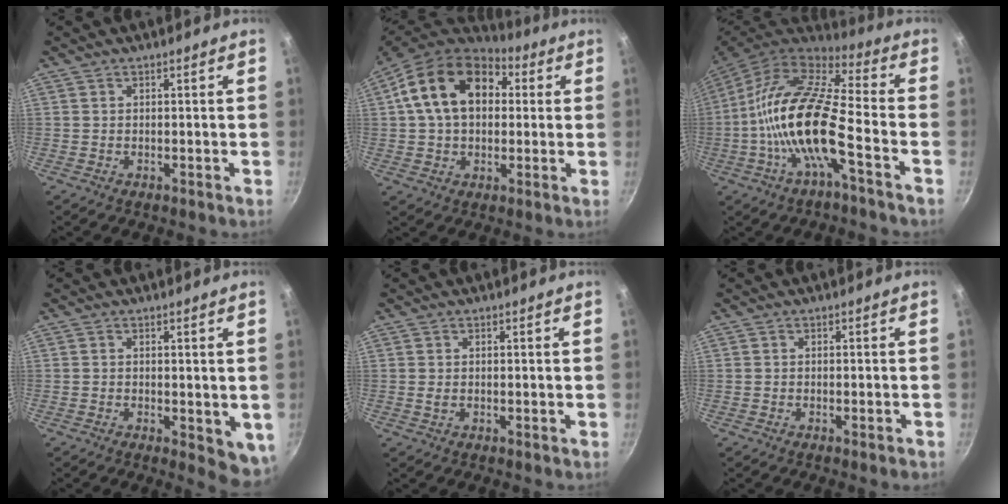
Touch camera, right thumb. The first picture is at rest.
{"total": 18.2, "force": [4.1, 12.8, 12.3], "torque": [-0.186, 0.024, 0.053]}
{"total": 18.0, "force": [-5.0, 5.5, 16.4], "torque": [-0.307, 0.042, -0.114]}
{"total": 5.6, "force": [-0.6, 2.7, 4.9], "torque": [-0.053, -0.009, -0.006]}
{"total": 0.5, "force": [0.1, 0.2, 0.5], "torque": [-0.010, -0.001, 0.000]}
{"total": 1.2, "force": [-0.7, 0.1, 1.0], "torque": [-0.026, 0.005, -0.013]}